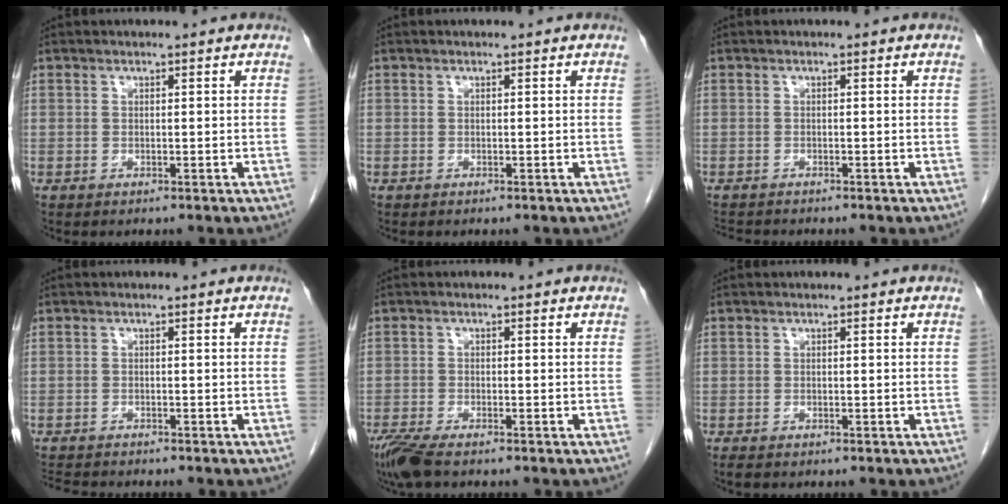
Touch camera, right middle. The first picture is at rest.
{"total": 0.0}
{"total": 2.3, "force": [-2.2, 0.2, 0.5], "torque": [-0.012, -0.011, -0.035]}
{"total": 3.5, "force": [-3.4, 0.1, 0.9], "torque": [-0.016, -0.017, -0.057]}
{"total": 4.8, "force": [-3.7, 0.9, 3.0], "torque": [-0.063, -0.015, -0.068]}
{"total": 1.0, "force": [-0.8, 0.4, 0.5], "torque": [-0.012, -0.003, -0.010]}